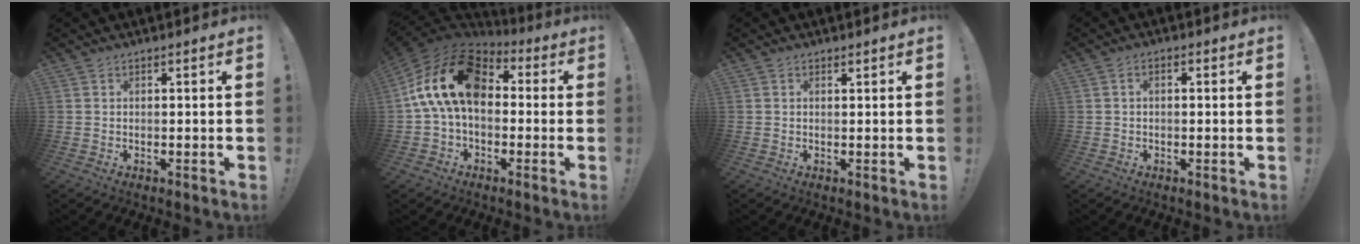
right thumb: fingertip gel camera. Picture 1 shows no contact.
{"total": 19.2, "force": [3.1, 11.7, 14.9], "torque": [-0.264, 0.013, 0.064]}
{"total": 0.5, "force": [0.5, 0.1, 0.1], "torque": [0.007, -0.004, 0.008]}
{"total": 1.5, "force": [-0.4, 0.7, 1.3], "torque": [-0.031, 0.007, -0.005]}